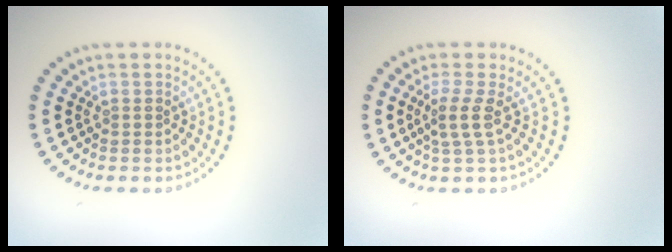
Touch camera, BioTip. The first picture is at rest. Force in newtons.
{"total": 2.1, "press": 1.6, "slide": 1.4}